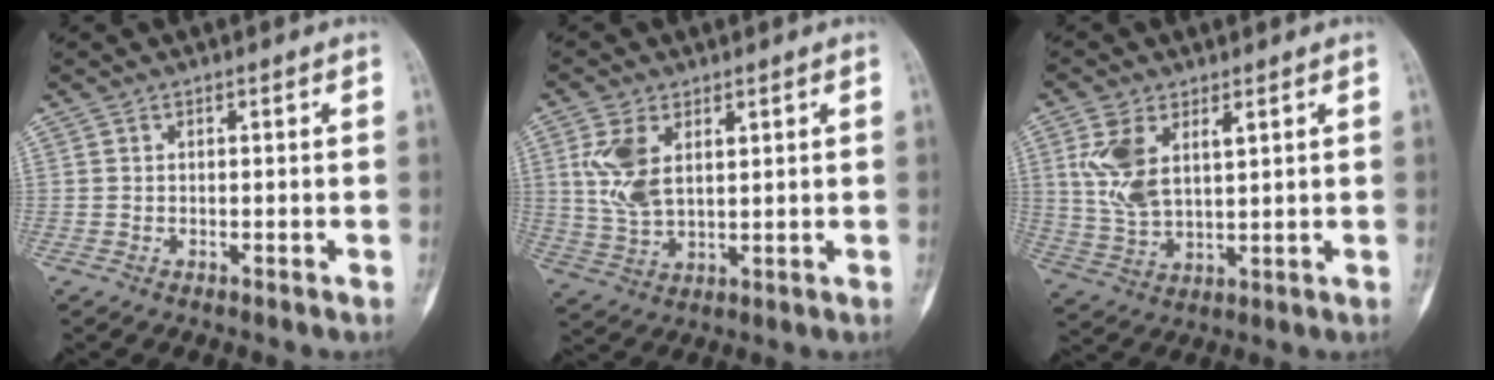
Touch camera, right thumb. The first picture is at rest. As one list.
[{"total": 8.8, "force": [2.9, 5.0, 6.7], "torque": [-0.137, -0.004, 0.066]}, {"total": 9.8, "force": [3.6, 5.3, 7.5], "torque": [-0.151, -0.006, 0.079]}]